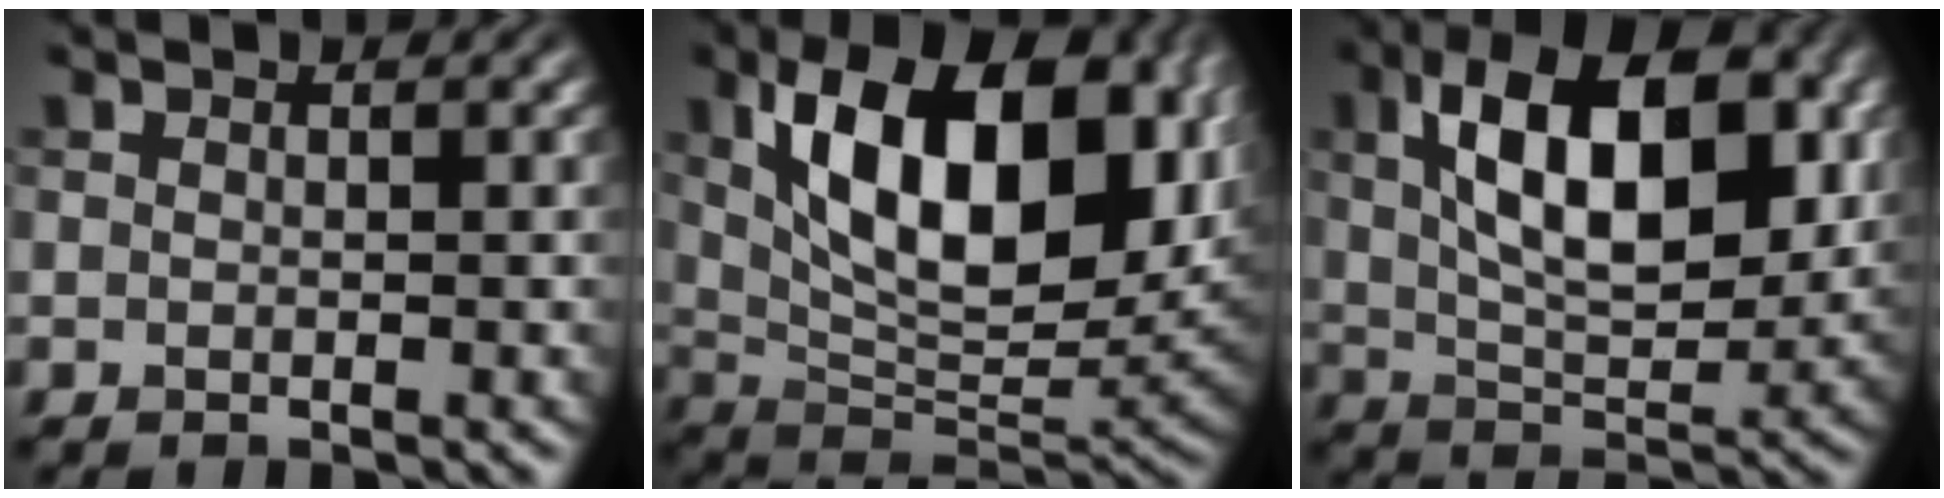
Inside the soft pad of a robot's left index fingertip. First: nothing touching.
{"total": 14.3, "force": [4.1, 7.2, 11.7], "torque": [-0.174, 0.000, 0.071]}
{"total": 11.6, "force": [3.2, 5.8, 9.6], "torque": [-0.147, 0.007, 0.052]}